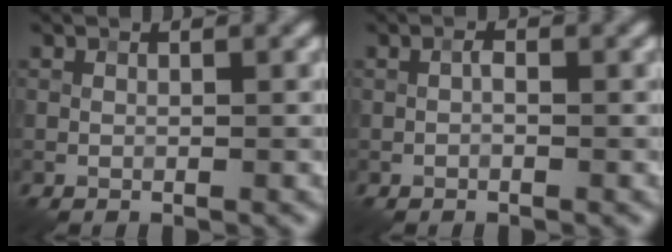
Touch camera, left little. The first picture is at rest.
{"total": 0.6, "force": [-0.2, 0.3, 0.5], "torque": [-0.008, 0.002, -0.005]}